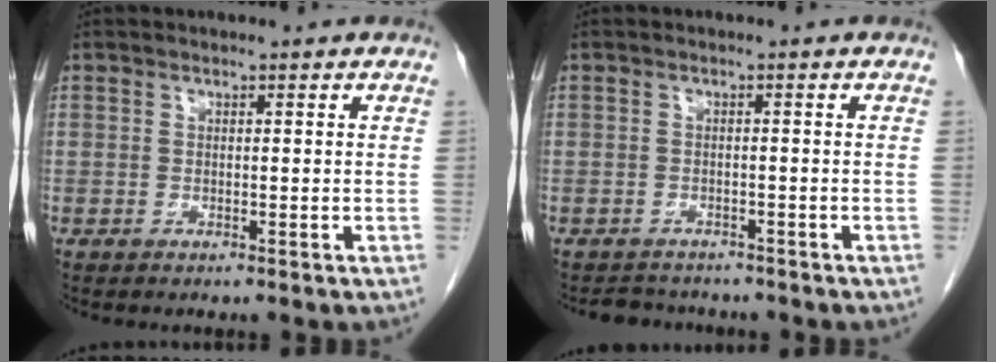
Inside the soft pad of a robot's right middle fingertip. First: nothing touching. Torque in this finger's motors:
{"motor_torque": [0.24, -0.24, -0.08, 0.00]}